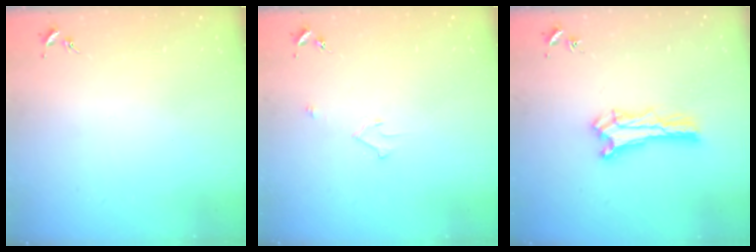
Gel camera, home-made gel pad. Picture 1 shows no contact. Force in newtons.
{"total": 2.2, "press": 2.2, "slide": 0.2}
{"total": 1.4, "press": 1.4, "slide": 0.2}